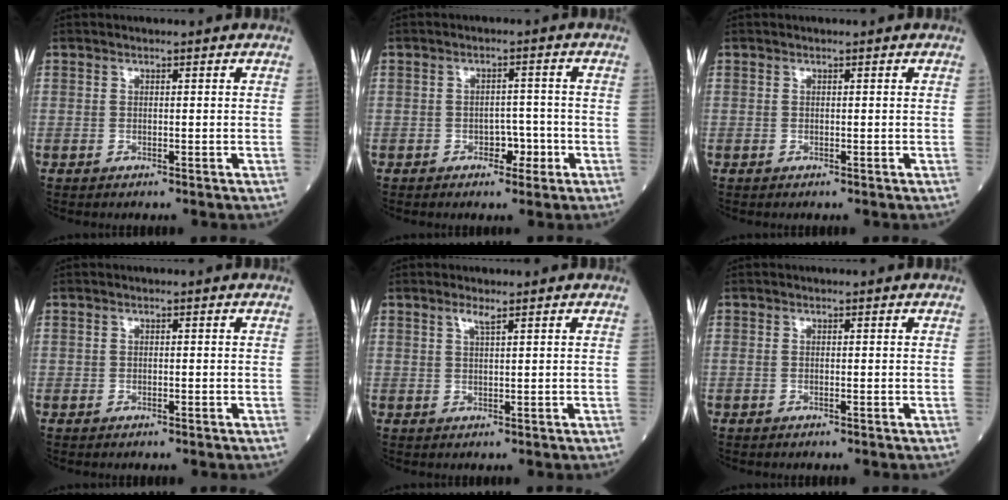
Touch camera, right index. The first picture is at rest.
{"total": 3.1, "force": [-1.4, 1.9, 2.0], "torque": [-0.021, 0.008, -0.018]}
{"total": 0.0}
{"total": 0.0}
{"total": 1.5, "force": [1.0, -0.1, 1.1], "torque": [-0.025, 0.002, 0.021]}
{"total": 0.0}